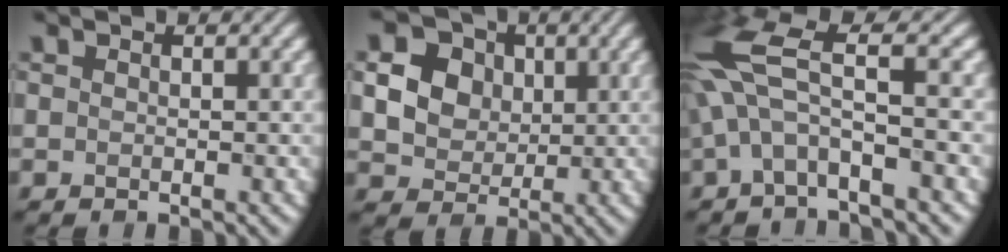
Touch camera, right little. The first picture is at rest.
{"total": 9.4, "force": [2.7, 7.8, 4.4], "torque": [-0.104, 0.028, 0.044]}
{"total": 6.9, "force": [0.4, 1.7, 6.7], "torque": [-0.155, 0.015, 0.003]}